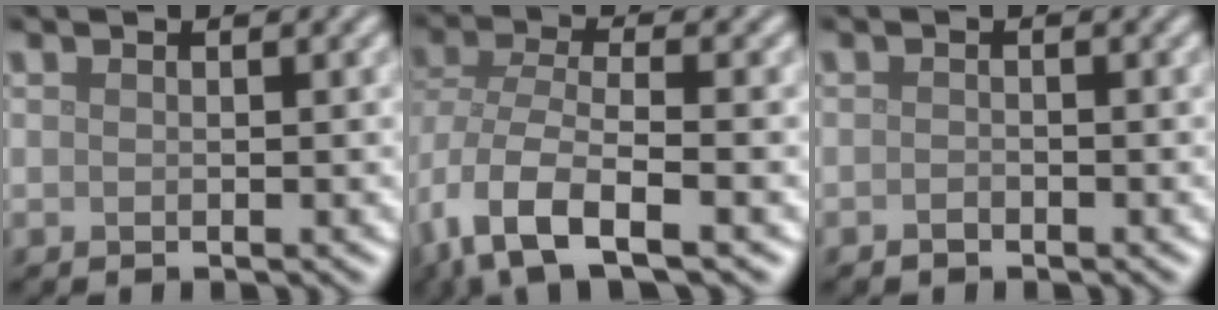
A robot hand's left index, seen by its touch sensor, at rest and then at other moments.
{"total": 8.1, "force": [-3.5, 3.8, 6.3], "torque": [-0.132, -0.011, -0.070]}
{"total": 0.6, "force": [-0.4, 0.4, 0.3], "torque": [-0.006, -0.002, -0.008]}